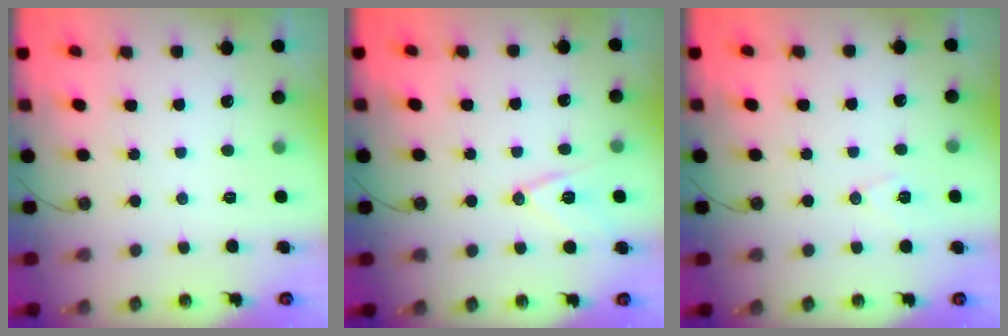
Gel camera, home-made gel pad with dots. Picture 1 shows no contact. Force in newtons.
{"total": 10.7, "press": 10.1, "slide": 3.4}
{"total": 6.7, "press": 5.5, "slide": 3.8}